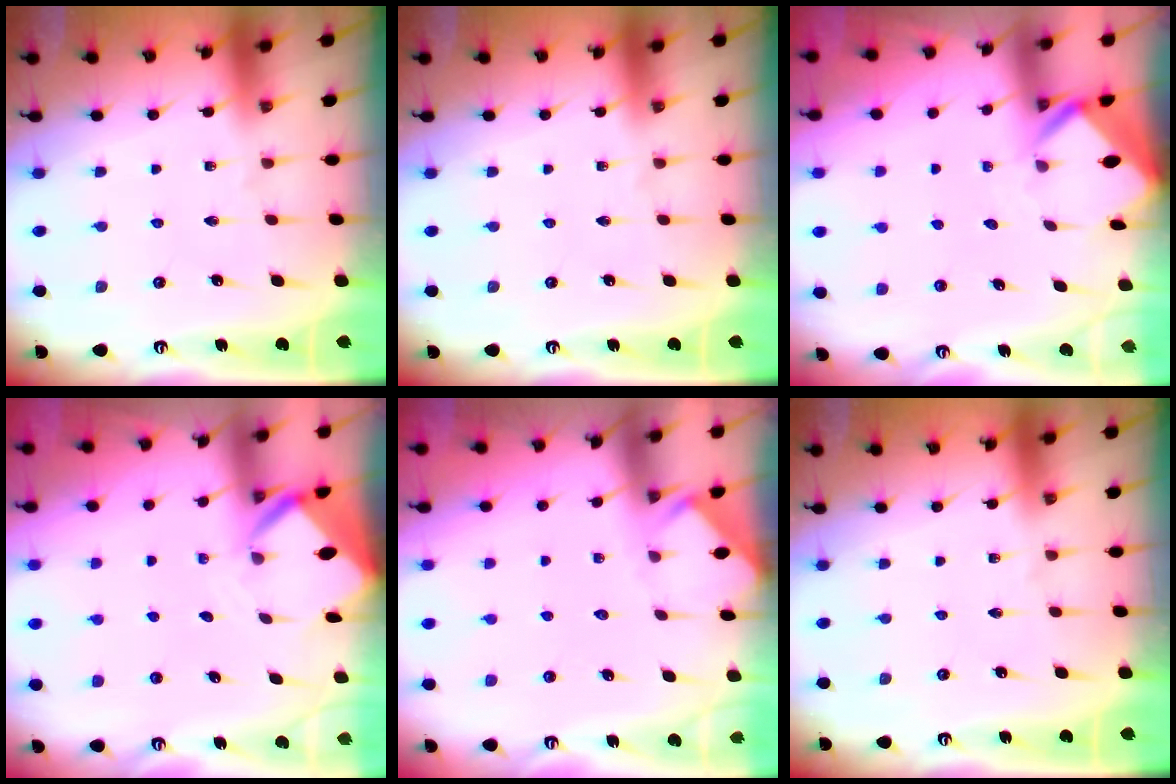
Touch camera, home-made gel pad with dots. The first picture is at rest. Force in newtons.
{"total": 0.0}
{"total": 2.8, "press": 2.8, "slide": 0.2}
{"total": 3.0, "press": 3.0, "slide": 0.1}
{"total": 4.4, "press": 4.4, "slide": 0.4}
{"total": 0.0}